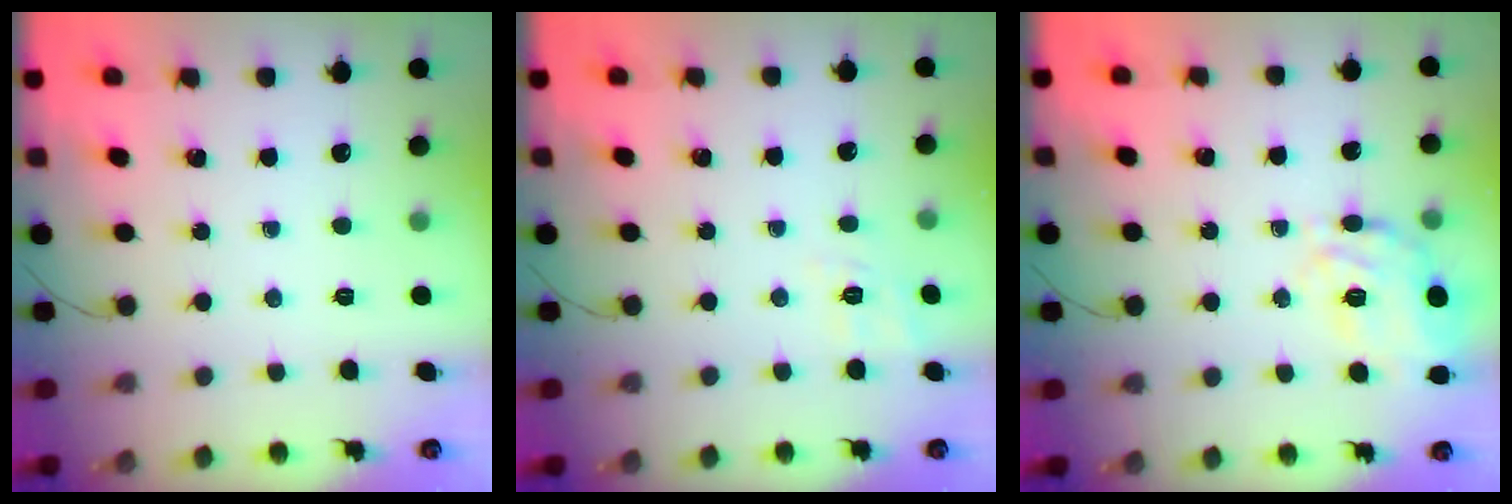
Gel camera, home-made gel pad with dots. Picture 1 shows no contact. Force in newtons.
{"total": 2.0, "press": 0.4, "slide": 2.0}
{"total": 13.1, "press": 12.9, "slide": 2.3}